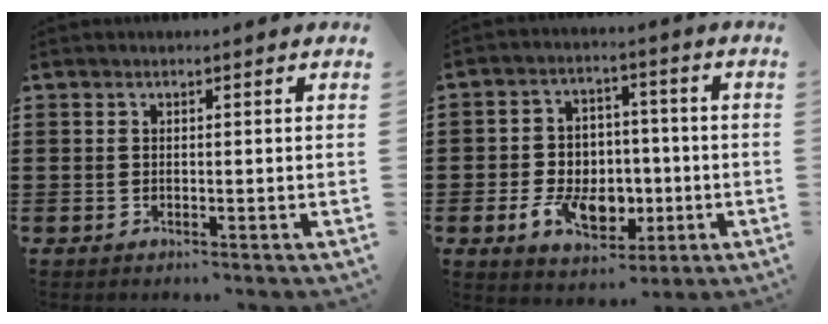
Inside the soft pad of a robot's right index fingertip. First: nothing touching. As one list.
[{"total": 8.9, "force": [-2.3, 6.6, 5.6], "torque": [-0.105, 0.020, -0.036]}]